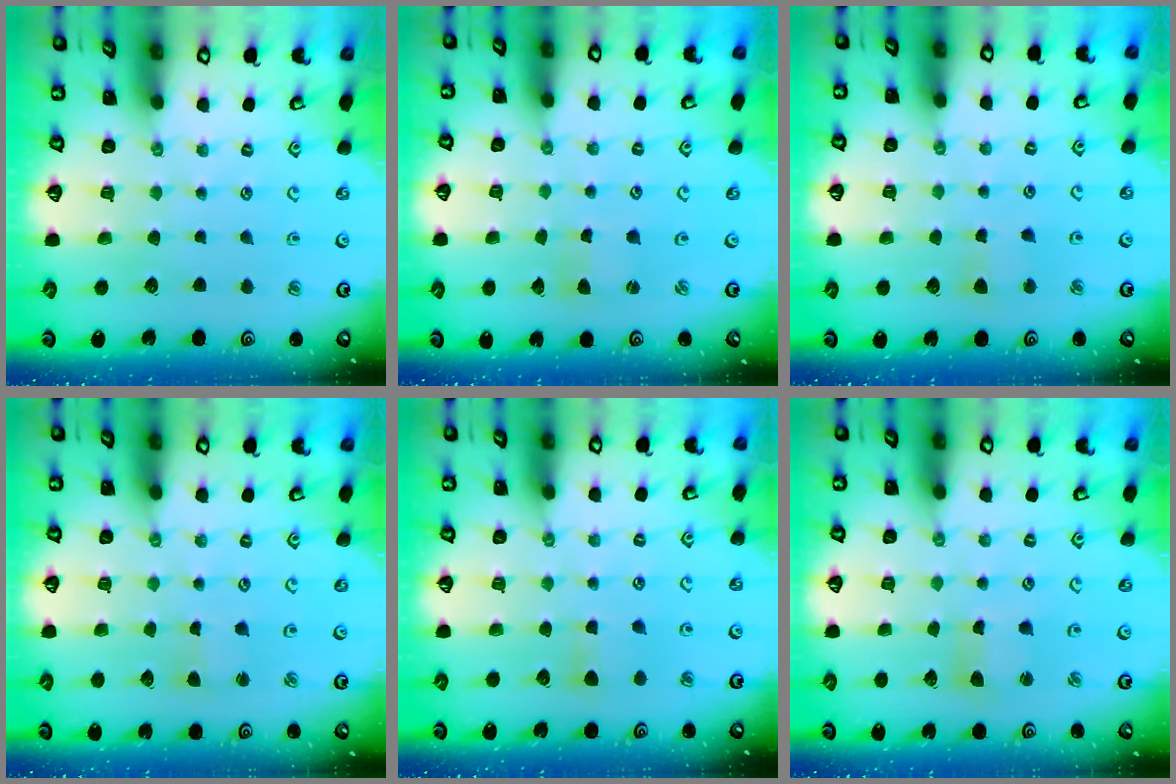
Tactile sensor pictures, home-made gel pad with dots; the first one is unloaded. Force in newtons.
{"total": 1.0, "press": 0.9, "slide": 0.2}
{"total": 2.7, "press": 2.6, "slide": 0.8}
{"total": 1.9, "press": 1.8, "slide": 0.4}
{"total": 4.5, "press": 4.4, "slide": 0.9}
{"total": 3.2, "press": 3.2, "slide": 0.3}